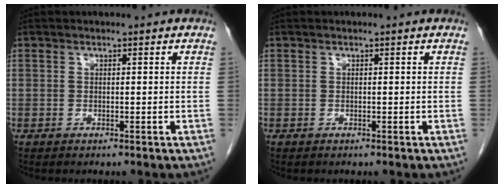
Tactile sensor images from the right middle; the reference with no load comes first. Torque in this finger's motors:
{"motor_torque": [0.18, -0.38, -0.07, 0.00]}